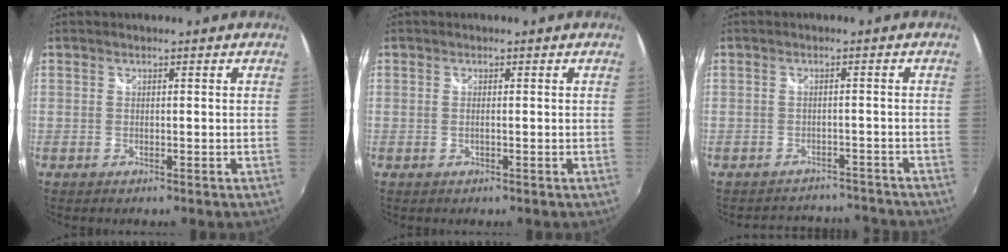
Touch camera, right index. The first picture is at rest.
{"total": 0.7, "force": [-0.2, 0.0, 0.6], "torque": [-0.013, 0.000, -0.004]}
{"total": 9.2, "force": [-8.4, 3.4, 1.8], "torque": [-0.033, 0.021, -0.100]}